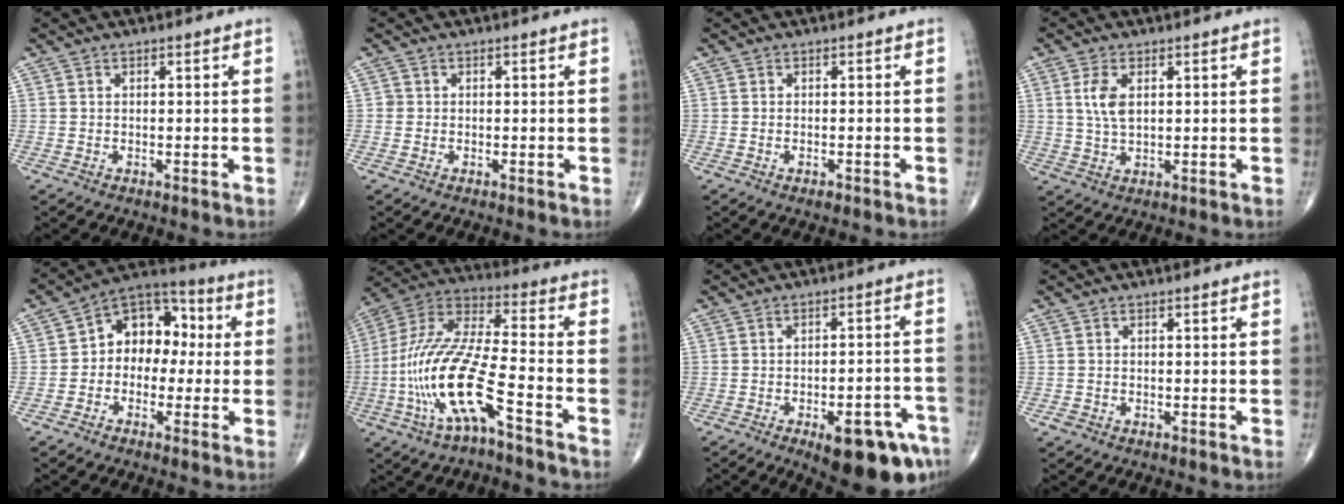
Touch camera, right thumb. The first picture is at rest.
{"total": 0.8, "force": [-0.1, 0.8, 0.1], "torque": [0.005, 0.004, -0.002]}
{"total": 1.1, "force": [-0.6, 0.5, 0.8], "torque": [-0.018, 0.004, -0.008]}
{"total": 5.1, "force": [1.4, 2.6, 4.1], "torque": [-0.087, -0.004, 0.029]}
{"total": 11.6, "force": [0.2, 8.6, 7.7], "torque": [-0.071, 0.042, -0.017]}
{"total": 18.7, "force": [-7.2, 4.9, 16.5], "torque": [-0.361, 0.047, -0.134]}
{"total": 14.3, "force": [-7.9, 4.9, 10.9], "torque": [-0.096, 0.040, -0.096]}
{"total": 1.0, "force": [-0.5, 0.8, 0.4], "torque": [-0.010, 0.005, -0.009]}